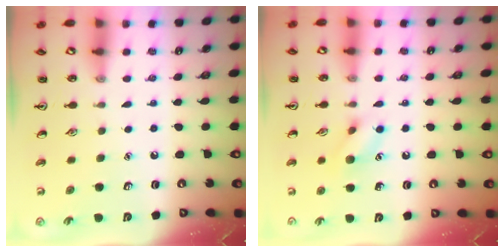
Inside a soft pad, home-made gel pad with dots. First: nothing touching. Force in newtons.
{"total": 8.3, "press": 8.3, "slide": 0.4}